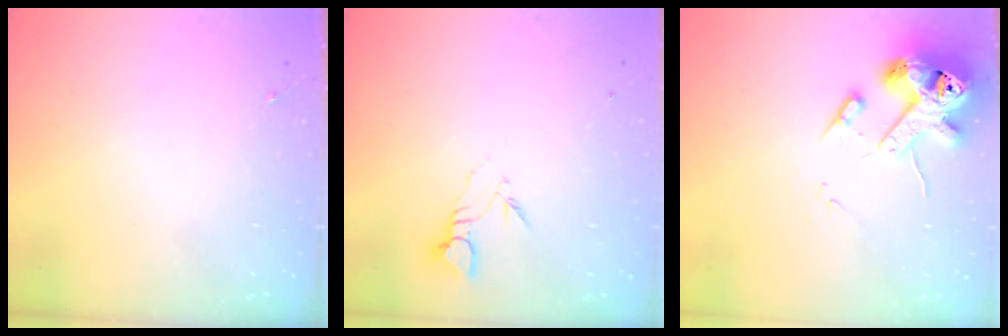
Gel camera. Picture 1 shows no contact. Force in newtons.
{"total": 3.5, "press": 3.5, "slide": 0.2}
{"total": 14.8, "press": 14.7, "slide": 2.3}